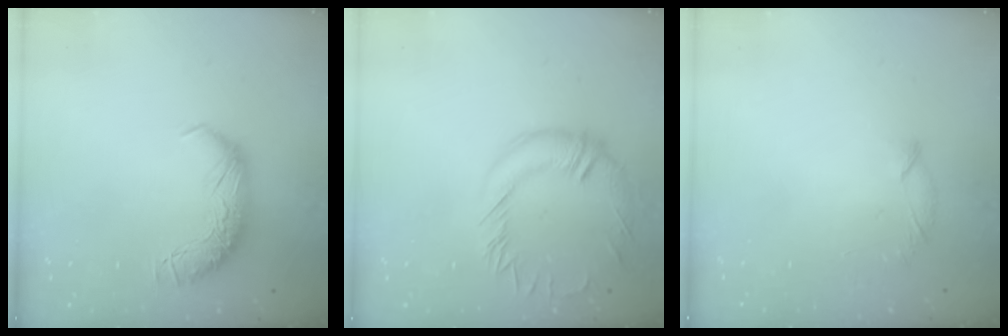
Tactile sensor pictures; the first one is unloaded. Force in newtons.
{"total": 2.3, "press": 2.0, "slide": 1.2}
{"total": 6.4, "press": 6.4, "slide": 0.7}